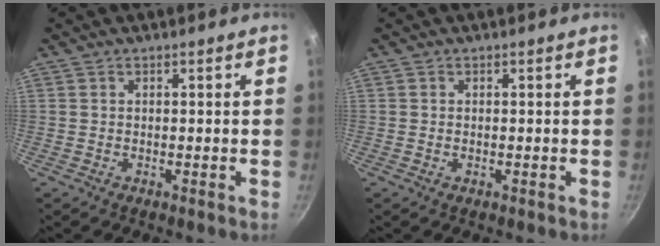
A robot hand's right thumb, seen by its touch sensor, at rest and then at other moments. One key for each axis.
{"total": 0.5, "fx": -0.1, "fy": 0.3, "fz": 0.4, "tx": -0.007, "ty": 0.001, "tz": -0.002}